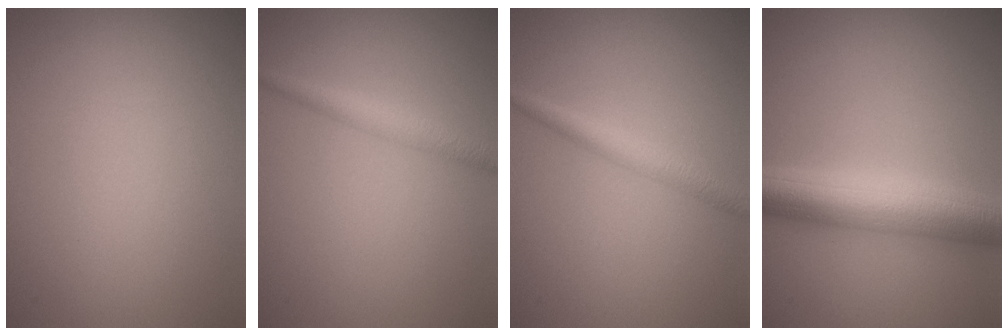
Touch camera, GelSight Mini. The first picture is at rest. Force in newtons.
{"total": 2.0, "press": 2.0, "slide": 0.0}
{"total": 2.2, "press": 2.2, "slide": 0.1}
{"total": 7.0, "press": 7.0, "slide": 0.1}